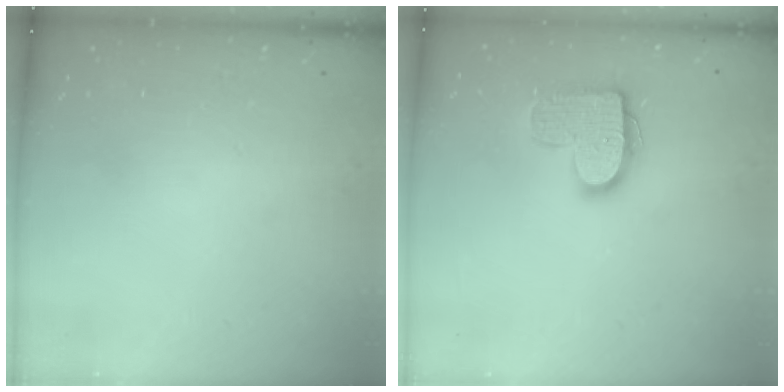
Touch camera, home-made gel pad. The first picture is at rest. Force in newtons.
{"total": 13.2, "press": 13.2, "slide": 0.7}